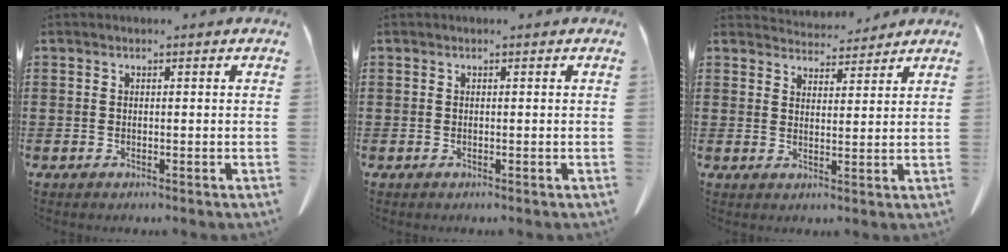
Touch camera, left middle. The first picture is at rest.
{"total": 0.0}
{"total": 4.7, "force": [4.6, 0.9, 0.6], "torque": [-0.015, -0.020, 0.085]}